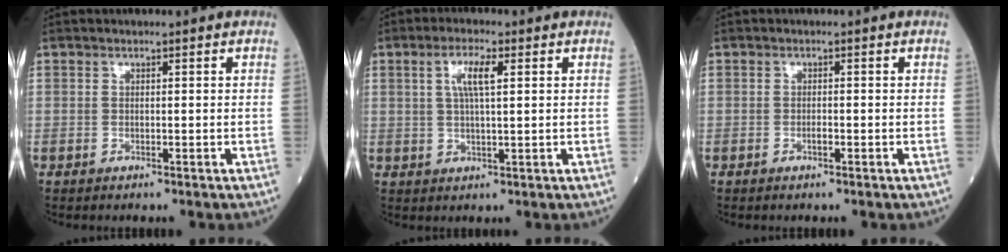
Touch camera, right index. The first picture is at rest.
{"total": 4.8, "force": [1.6, 0.7, 4.5], "torque": [-0.089, 0.005, 0.030]}
{"total": 0.9, "force": [-0.4, 0.2, 0.8], "torque": [-0.018, -0.001, -0.007]}